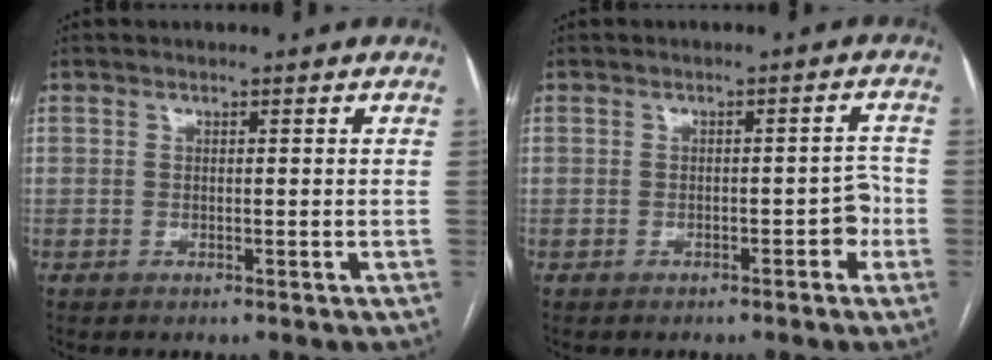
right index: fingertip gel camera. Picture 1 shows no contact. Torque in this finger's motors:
{"motor_torque": [0.77, -0.07, 0.18, 0.03]}